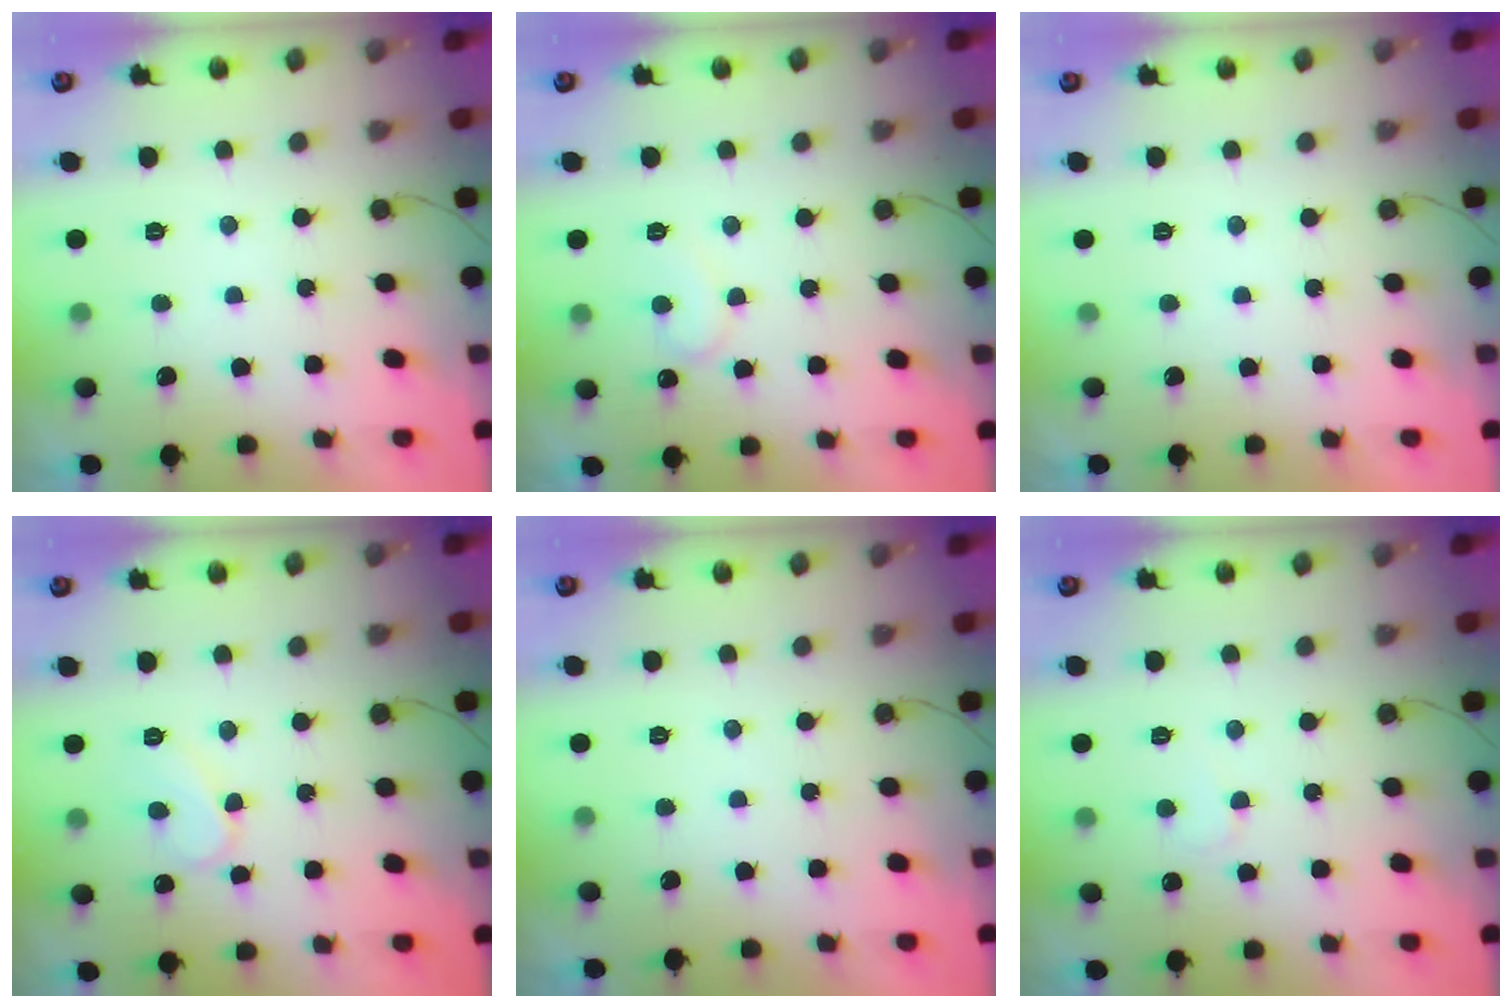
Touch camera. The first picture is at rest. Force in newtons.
{"total": 7.5, "press": 7.5, "slide": 0.4}
{"total": 1.7, "press": 1.7, "slide": 0.1}
{"total": 6.8, "press": 6.8, "slide": 0.6}
{"total": 0.0}
{"total": 2.7, "press": 2.7, "slide": 0.2}